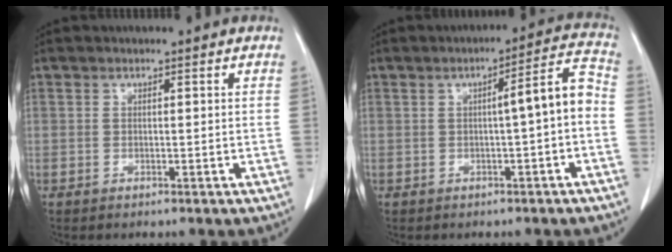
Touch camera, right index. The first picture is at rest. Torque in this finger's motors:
{"motor_torque": [0.51, -0.21, 0.28, 0.07]}